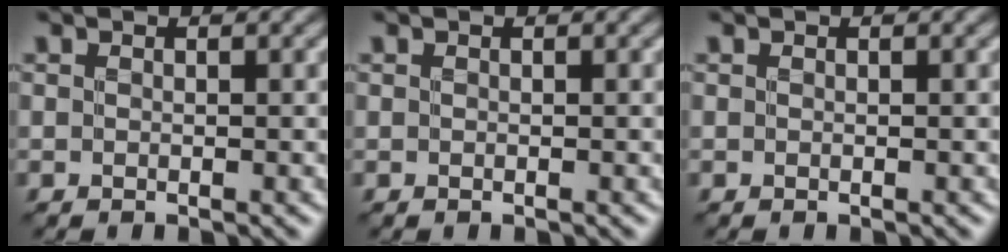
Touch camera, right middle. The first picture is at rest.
{"total": 0.0}
{"total": 0.0}